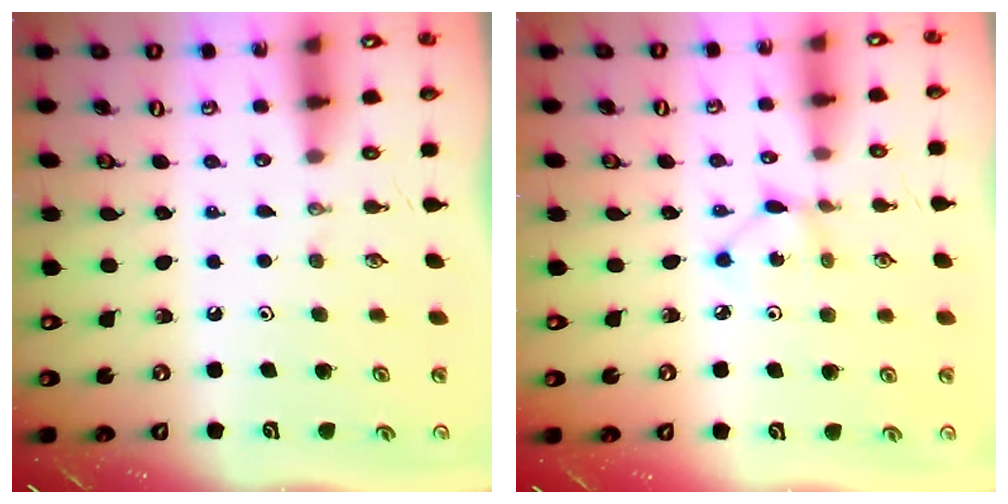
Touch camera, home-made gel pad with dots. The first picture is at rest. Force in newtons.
{"total": 2.9, "press": 2.9, "slide": 0.2}